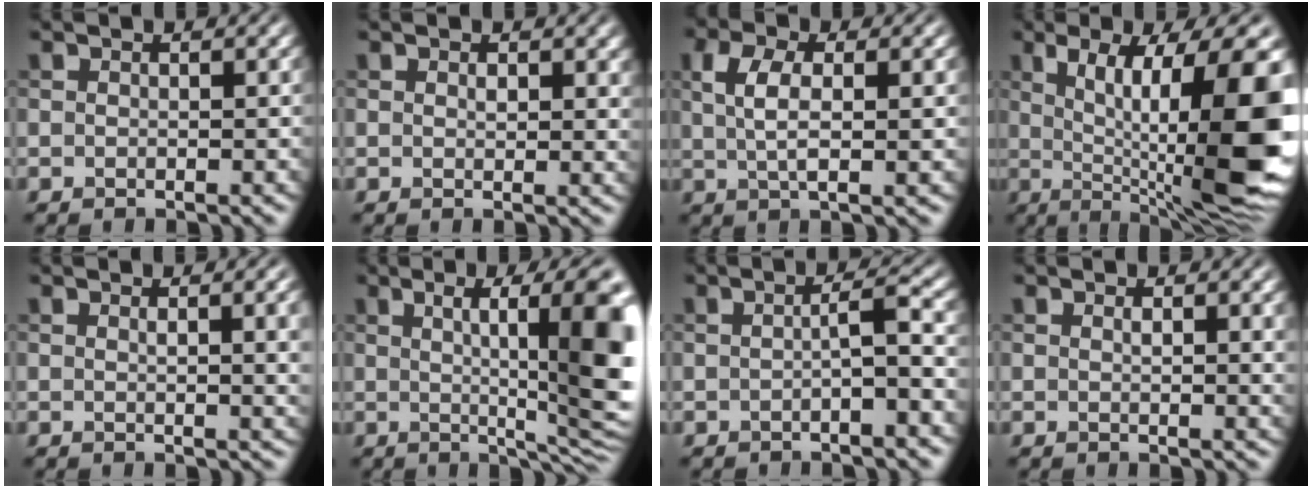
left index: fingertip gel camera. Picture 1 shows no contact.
{"total": 1.5, "force": [0.7, 0.8, 1.0], "torque": [-0.012, -0.004, 0.013]}
{"total": 4.5, "force": [0.8, 1.8, 4.1], "torque": [-0.080, 0.003, 0.013]}
{"total": 14.2, "force": [0.4, 3.2, 13.9], "torque": [-0.191, -0.001, 0.010]}
{"total": 4.3, "force": [1.0, 1.5, 3.9], "torque": [-0.032, 0.006, 0.015]}
{"total": 12.5, "force": [1.6, 2.9, 12.1], "torque": [-0.149, 0.001, 0.029]}
{"total": 3.2, "force": [-0.4, 0.5, 3.1], "torque": [-0.044, 0.010, -0.015]}
{"total": 2.0, "force": [0.8, 0.6, 1.8], "torque": [-0.015, 0.002, 0.013]}